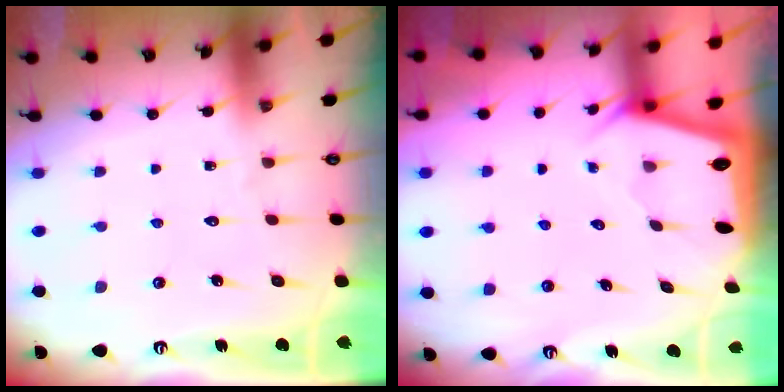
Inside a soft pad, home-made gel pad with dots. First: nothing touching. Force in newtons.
{"total": 1.9, "press": 1.9, "slide": 0.2}